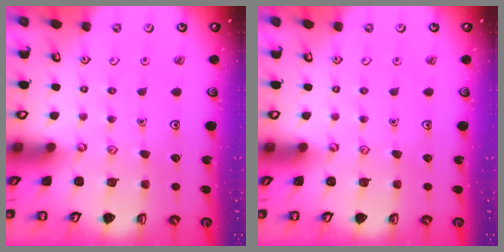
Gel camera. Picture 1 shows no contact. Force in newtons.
{"total": 0.0}